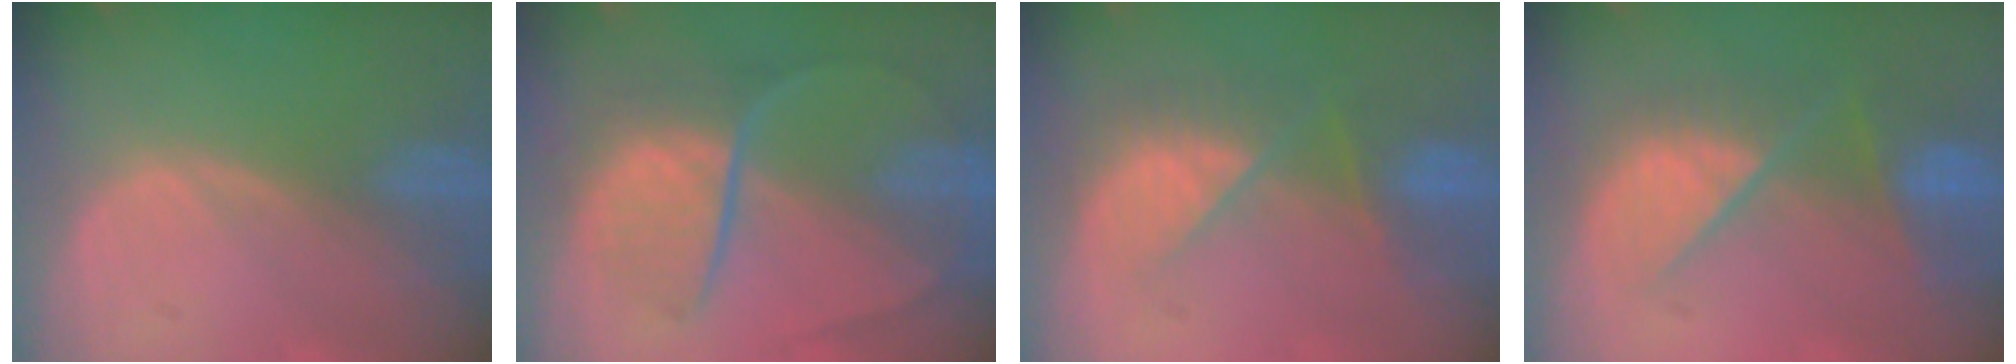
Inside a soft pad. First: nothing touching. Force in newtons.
{"total": 8.8, "press": 7.6, "slide": 4.5}
{"total": 7.7, "press": 7.1, "slide": 3.1}
{"total": 9.6, "press": 8.2, "slide": 5.0}